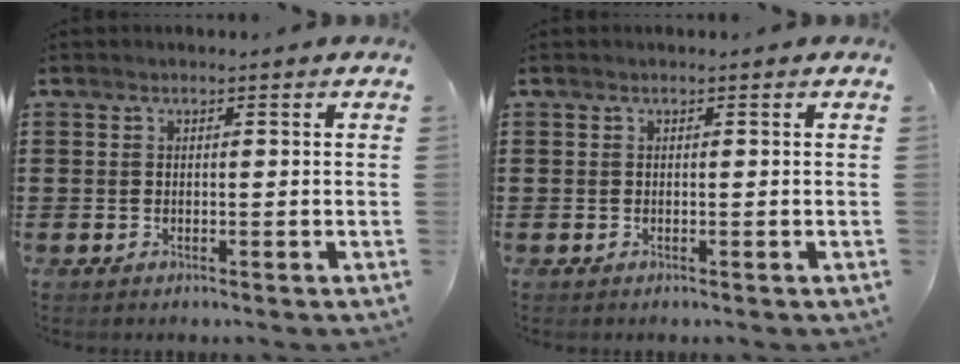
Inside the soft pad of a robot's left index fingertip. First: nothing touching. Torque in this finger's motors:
{"motor_torque": [0.00, 0.00, 0.00, 0.00]}